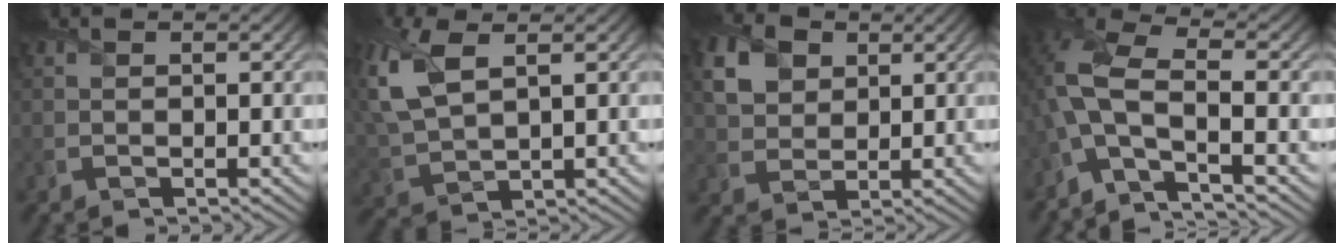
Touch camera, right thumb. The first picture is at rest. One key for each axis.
{"total": 9.3, "fx": 3.4, "fy": 4.5, "fz": 7.3, "tx": -0.212, "ty": 0.009, "tz": 0.069}
{"total": 6.5, "fx": 2.6, "fy": 4.7, "fz": 3.6, "tx": -0.102, "ty": 0.007, "tz": 0.046}
{"total": 9.0, "fx": -2.8, "fy": 3.3, "fz": 7.9, "tx": -0.188, "ty": 0.005, "tz": -0.076}